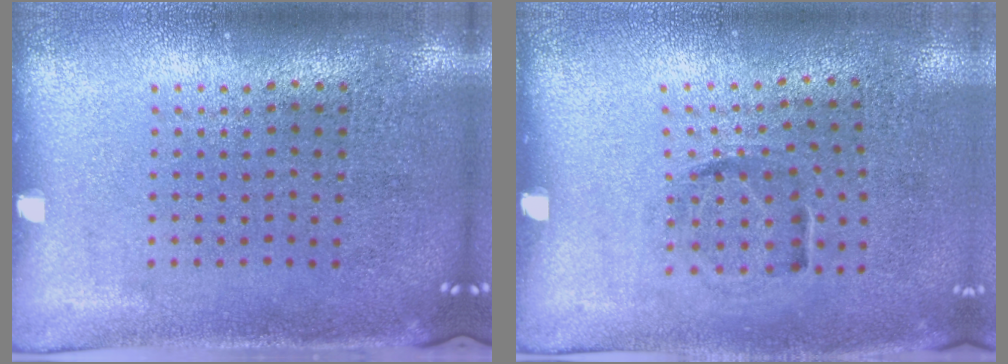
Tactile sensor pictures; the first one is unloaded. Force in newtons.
{"total": 1.1, "press": 0.8, "slide": 0.8}